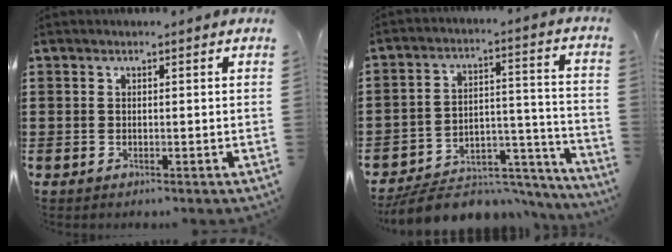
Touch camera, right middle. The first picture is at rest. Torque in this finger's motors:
{"motor_torque": [0.08, 0.03, -0.34, -0.06]}